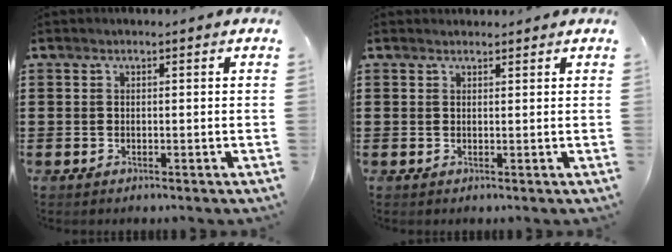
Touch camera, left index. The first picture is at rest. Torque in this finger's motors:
{"motor_torque": [-0.11, -0.17, -0.28, -0.08]}